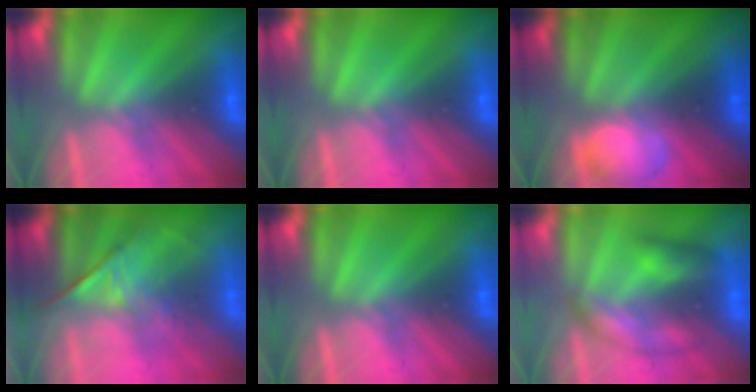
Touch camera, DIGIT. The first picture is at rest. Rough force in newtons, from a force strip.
{"total": 0.0}
{"total": 2.5}
{"total": 1.3}
{"total": 0.0}
{"total": 2.6}